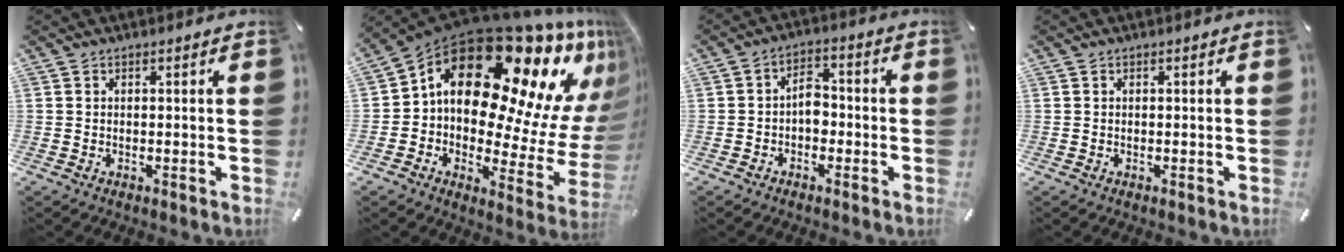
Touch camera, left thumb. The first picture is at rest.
{"total": 24.8, "force": [12.0, 13.3, 17.2], "torque": [-0.248, -0.119, 0.215]}
{"total": 5.1, "force": [-1.3, 3.4, 3.6], "torque": [-0.057, 0.015, -0.027]}
{"total": 0.0}